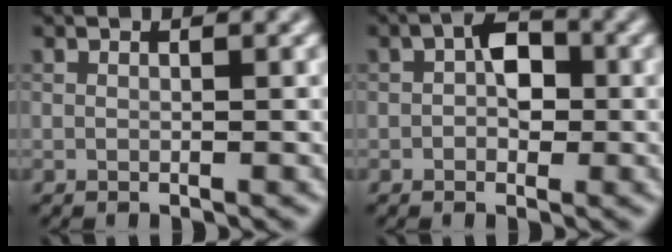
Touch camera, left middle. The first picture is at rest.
{"total": 3.5, "force": [0.4, 2.3, 2.6], "torque": [-0.040, 0.011, 0.000]}